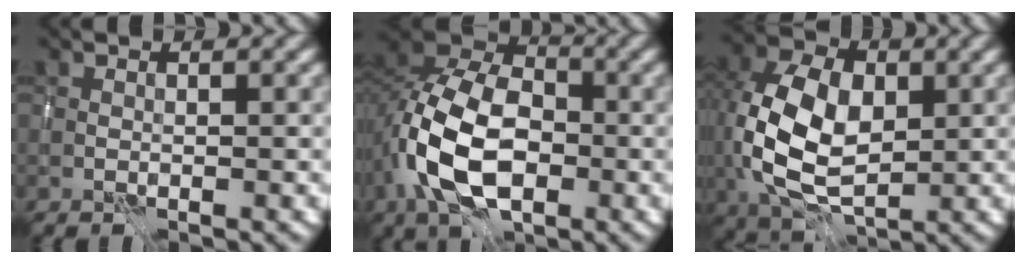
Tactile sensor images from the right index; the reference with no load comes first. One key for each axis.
{"total": 11.2, "fx": -3.4, "fy": 7.2, "fz": 7.9, "tx": -0.156, "ty": -0.002, "tz": -0.077}
{"total": 10.3, "fx": 0.5, "fy": 6.9, "fz": 7.7, "tx": -0.167, "ty": 0.003, "tz": 0.007}